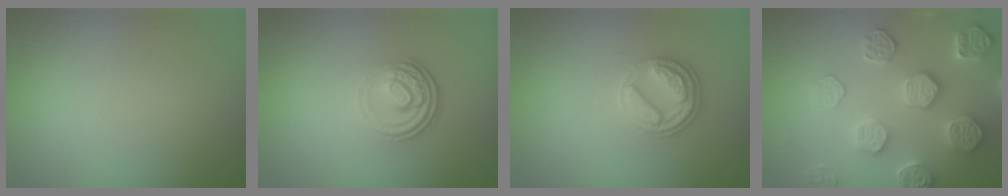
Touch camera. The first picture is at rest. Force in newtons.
{"total": 3.6, "press": 2.5, "slide": 2.7}
{"total": 2.8, "press": 2.8, "slide": 0.5}
{"total": 4.9, "press": 4.9, "slide": 0.5}